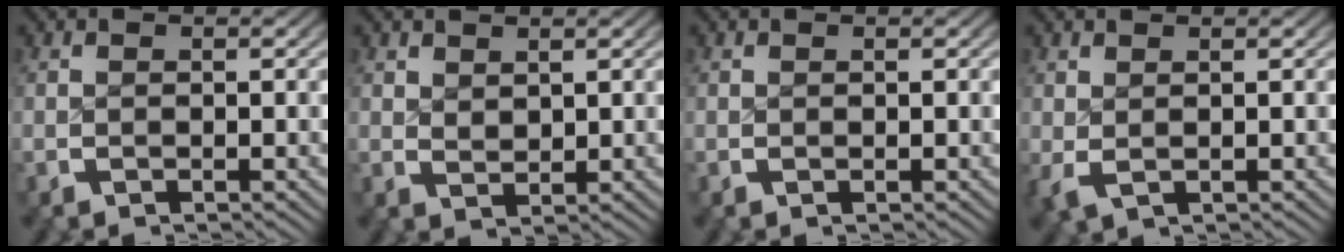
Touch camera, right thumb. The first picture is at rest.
{"total": 1.4, "force": [1.3, 0.4, 0.4], "torque": [-0.001, -0.004, 0.033]}
{"total": 0.0}
{"total": 1.0, "force": [0.3, 0.5, 0.8], "torque": [-0.014, -0.006, 0.014]}